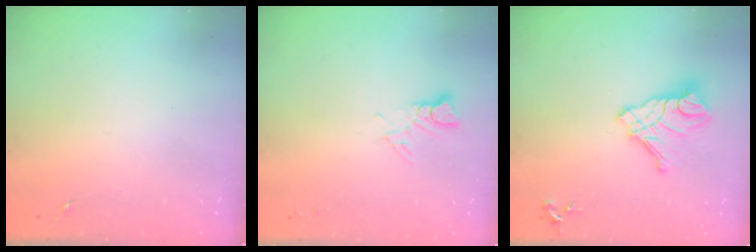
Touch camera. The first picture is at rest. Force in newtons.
{"total": 3.8, "press": 3.8, "slide": 0.3}
{"total": 14.1, "press": 14.1, "slide": 1.5}